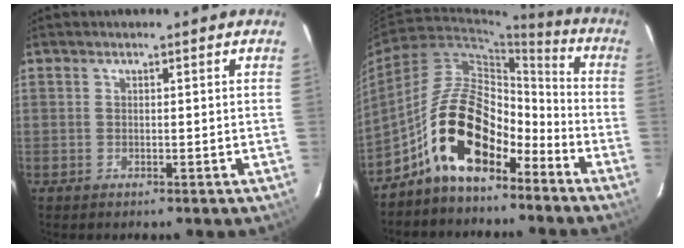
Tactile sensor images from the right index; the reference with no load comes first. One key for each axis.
{"total": 15.9, "fx": -9.7, "fy": 7.3, "fz": 10.2, "tx": -0.187, "ty": 0.028, "tz": -0.175}